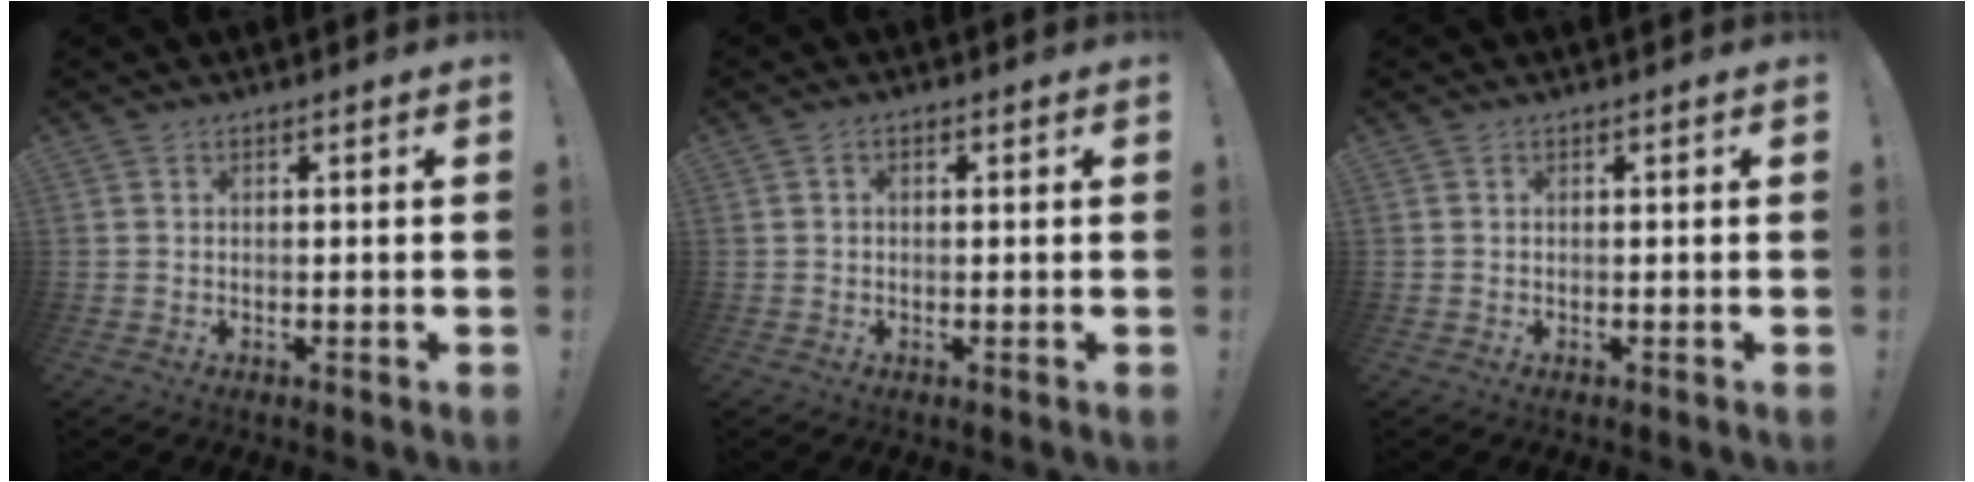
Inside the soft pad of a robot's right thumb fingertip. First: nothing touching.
{"total": 1.2, "force": [0.0, 0.8, 0.8], "torque": [-0.012, 0.004, -0.002]}
{"total": 0.0}